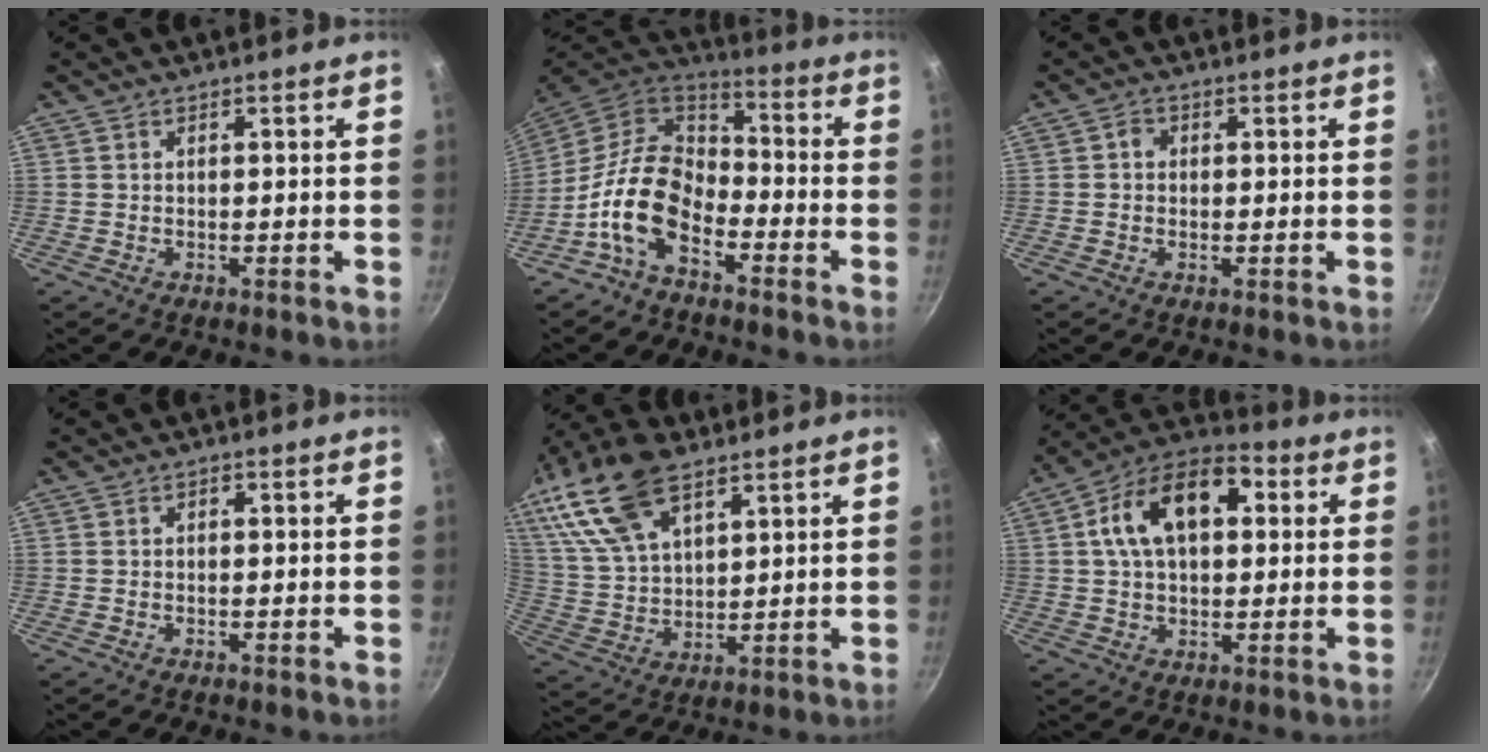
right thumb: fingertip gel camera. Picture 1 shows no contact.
{"total": 14.2, "force": [-6.3, 8.5, 9.4], "torque": [-0.158, 0.057, -0.143]}
{"total": 1.6, "force": [0.1, 1.5, 0.6], "torque": [-0.009, 0.003, -0.004]}
{"total": 0.6, "force": [-0.2, 0.4, 0.4], "torque": [-0.007, 0.004, -0.006]}
{"total": 18.4, "force": [10.5, 9.3, 12.0], "torque": [-0.236, -0.006, 0.210]}
{"total": 16.4, "force": [3.8, 10.0, 12.5], "torque": [-0.180, 0.026, 0.046]}